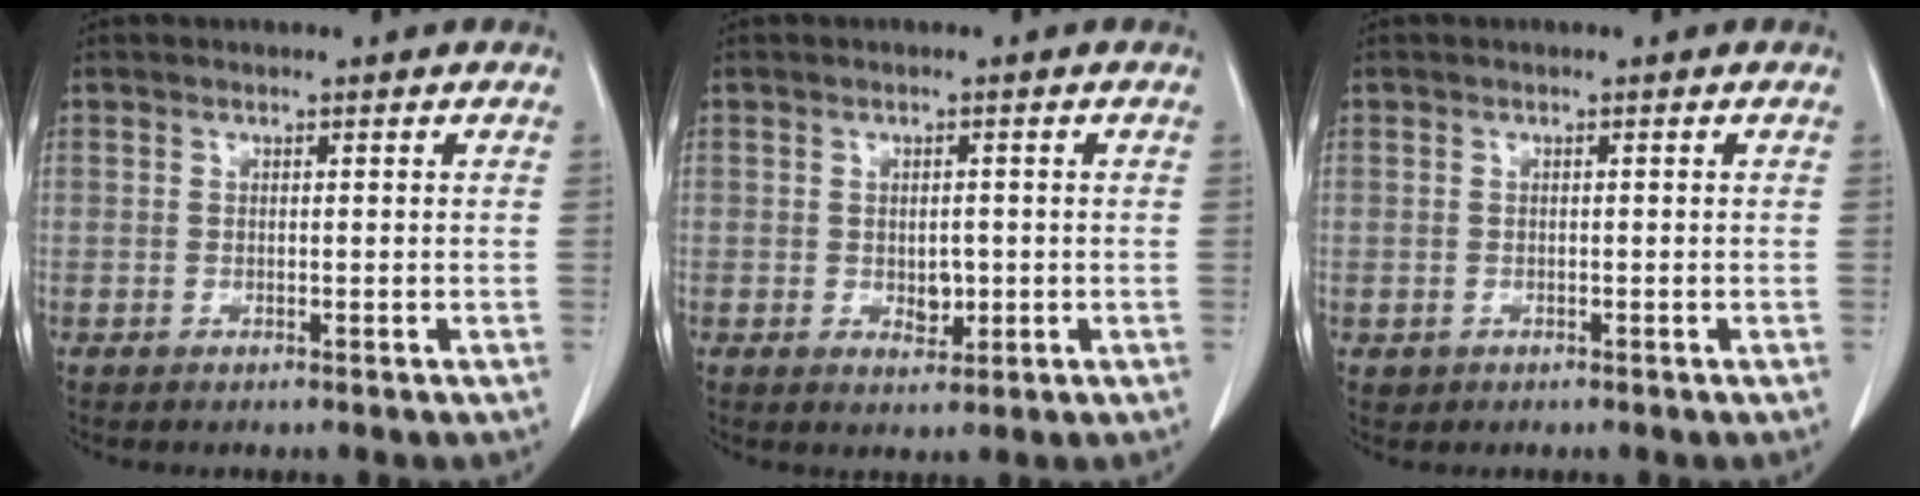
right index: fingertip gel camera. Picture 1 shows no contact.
{"total": 2.8, "force": [-0.4, 1.8, 2.1], "torque": [-0.029, -0.002, 0.002]}
{"total": 1.3, "force": [-0.2, 1.3, -0.1], "torque": [0.007, 0.005, -0.001]}